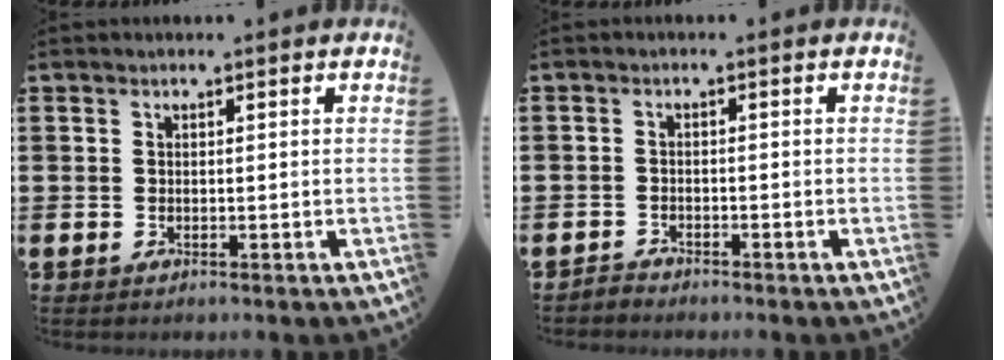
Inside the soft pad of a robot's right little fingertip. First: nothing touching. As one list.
[{"total": 1.2, "force": [-1.2, 0.1, -0.2], "torque": [0.000, 0.004, -0.025]}]